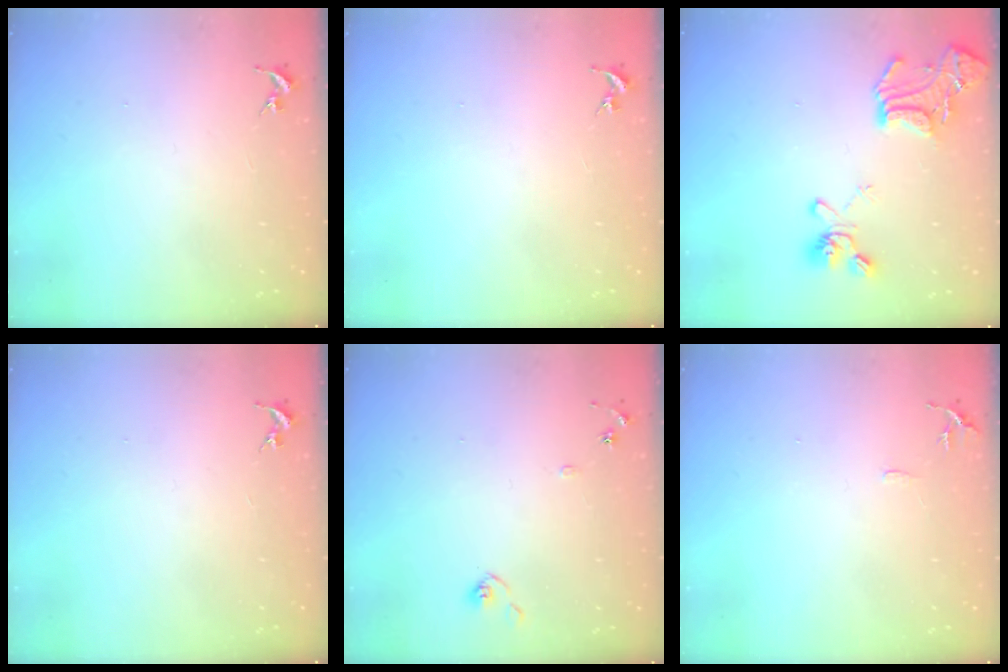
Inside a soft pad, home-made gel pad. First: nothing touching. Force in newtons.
{"total": 0.0}
{"total": 18.0, "press": 17.9, "slide": 1.7}
{"total": 0.0}
{"total": 7.4, "press": 7.3, "slide": 0.6}
{"total": 6.4, "press": 6.4, "slide": 0.6}